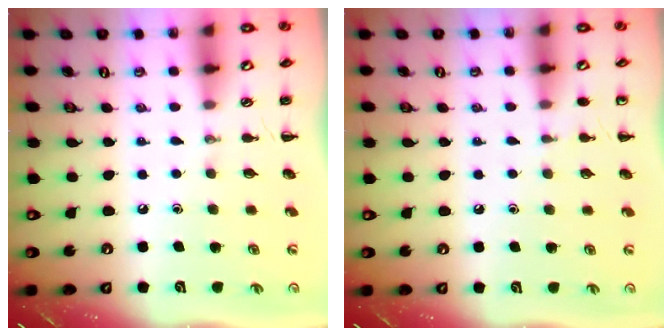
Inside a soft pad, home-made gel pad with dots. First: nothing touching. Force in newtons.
{"total": 3.8, "press": 3.6, "slide": 1.3}